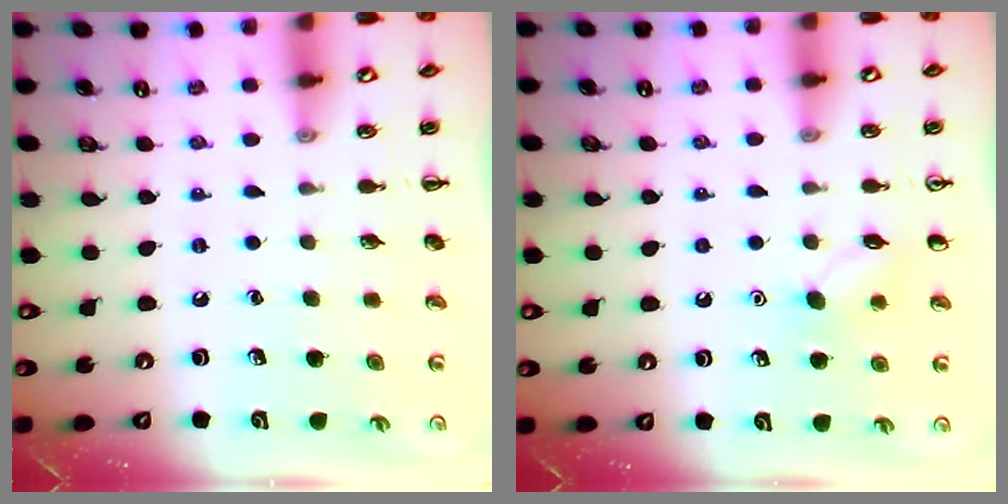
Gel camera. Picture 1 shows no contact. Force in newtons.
{"total": 6.2, "press": 6.0, "slide": 1.6}